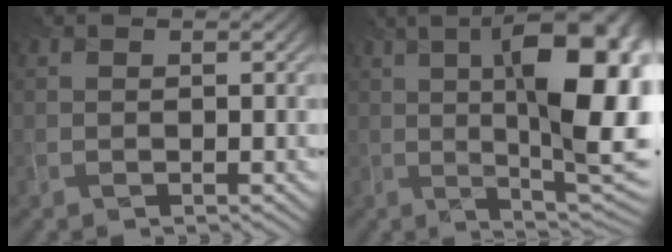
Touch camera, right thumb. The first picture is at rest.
{"total": 17.2, "force": [2.5, 5.3, 16.2], "torque": [-0.211, 0.029, 0.037]}